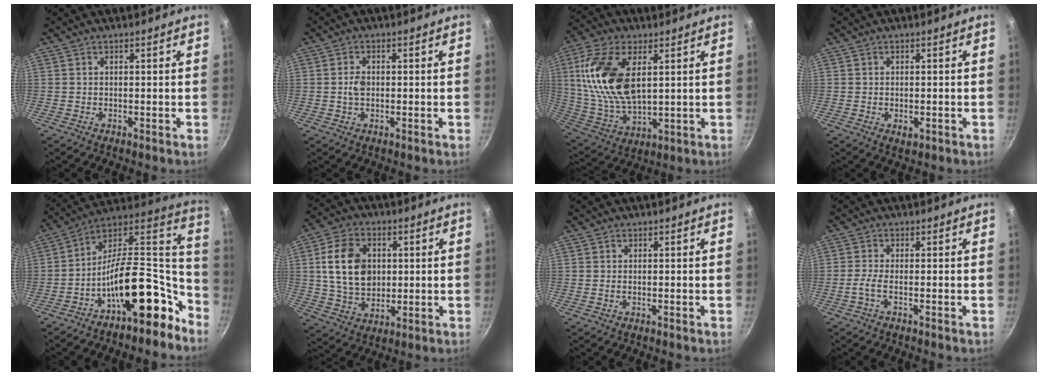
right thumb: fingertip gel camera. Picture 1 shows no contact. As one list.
[{"total": 2.6, "force": [-0.1, 1.8, 2.0], "torque": [-0.031, 0.005, -0.003]}, {"total": 18.1, "force": [4.7, 9.6, 14.6], "torque": [-0.281, -0.012, 0.098]}, {"total": 1.9, "force": [-0.4, 1.3, 1.4], "torque": [-0.022, -0.004, -0.004]}, {"total": 21.4, "force": [-11.3, 10.1, 15.1], "torque": [-0.164, 0.112, -0.188]}, {"total": 13.4, "force": [2.1, 9.8, 9.0], "torque": [-0.141, 0.000, 0.040]}, {"total": 0.0}, {"total": 2.2, "force": [-0.9, 0.2, 2.0], "torque": [-0.054, 0.007, -0.024]}]